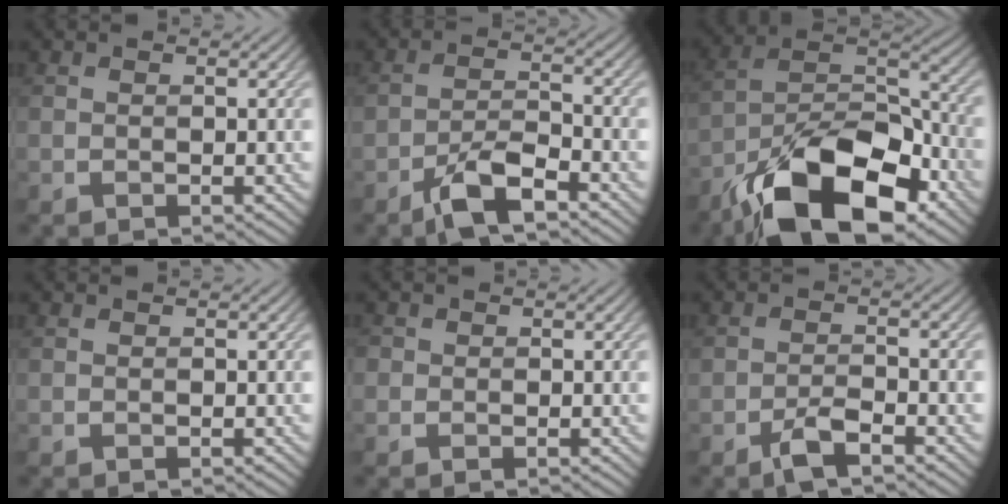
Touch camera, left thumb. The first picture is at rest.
{"total": 6.2, "force": [-4.3, 1.8, 4.2], "torque": [-0.080, 0.005, -0.083]}
{"total": 17.2, "force": [-10.8, 7.5, 11.0], "torque": [-0.199, -0.015, -0.202]}
{"total": 0.0}
{"total": 1.0, "force": [0.1, 1.0, 0.1], "torque": [0.001, -0.001, -0.003]}
{"total": 3.2, "force": [-2.2, 0.9, 2.2], "torque": [-0.046, 0.004, -0.047]}